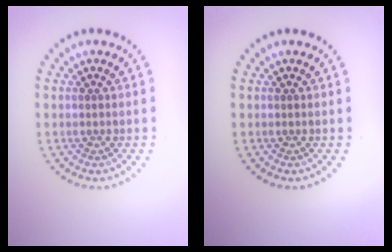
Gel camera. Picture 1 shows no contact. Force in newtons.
{"total": 0.0}